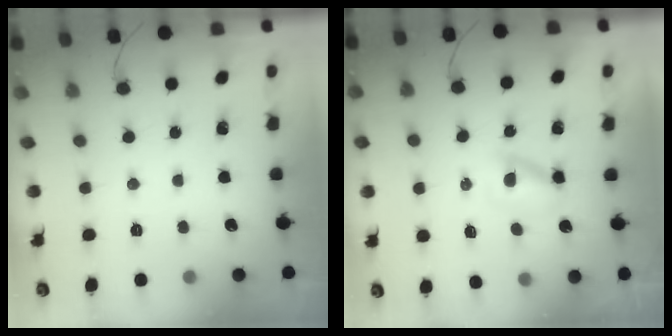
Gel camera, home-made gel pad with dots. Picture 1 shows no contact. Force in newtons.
{"total": 2.5, "press": 2.2, "slide": 1.2}